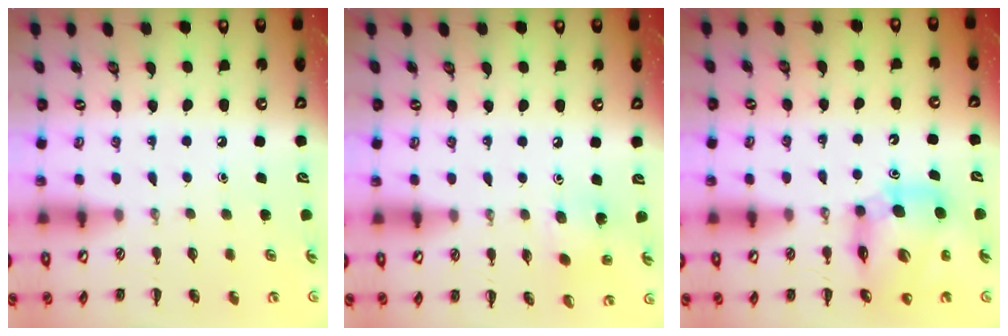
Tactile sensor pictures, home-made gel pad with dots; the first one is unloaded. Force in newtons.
{"total": 2.5, "press": 2.5, "slide": 0.6}
{"total": 11.5, "press": 11.0, "slide": 3.1}